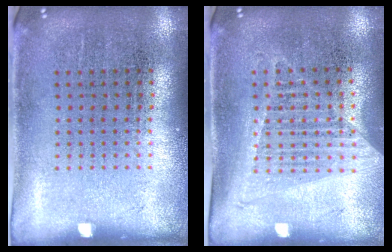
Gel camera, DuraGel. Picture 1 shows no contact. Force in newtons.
{"total": 1.3, "press": 1.2, "slide": 0.6}